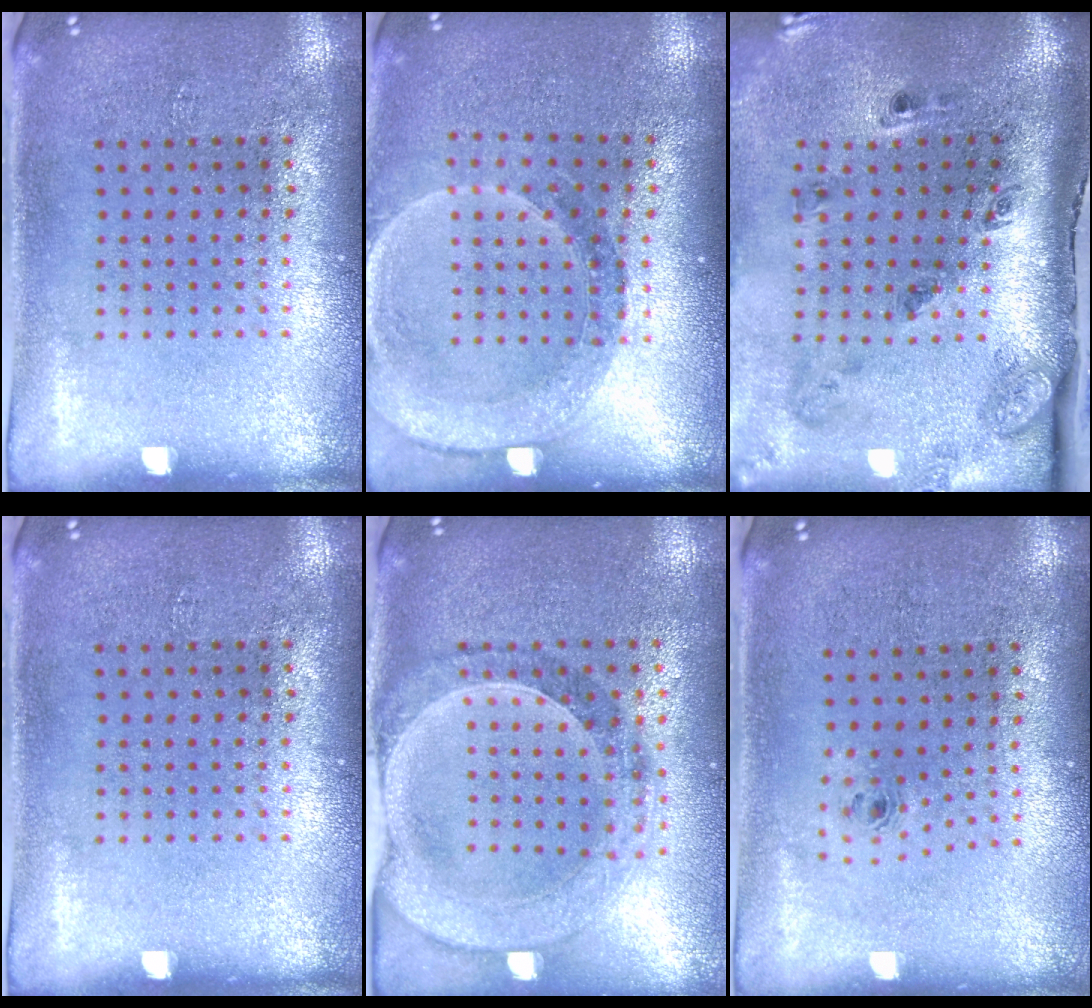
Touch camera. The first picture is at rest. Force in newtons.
{"total": 1.5, "press": 1.5, "slide": 0.3}
{"total": 3.1, "press": 2.0, "slide": 2.4}
{"total": 0.0}
{"total": 1.5, "press": 1.4, "slide": 0.3}
{"total": 0.7, "press": 0.3, "slide": 0.7}